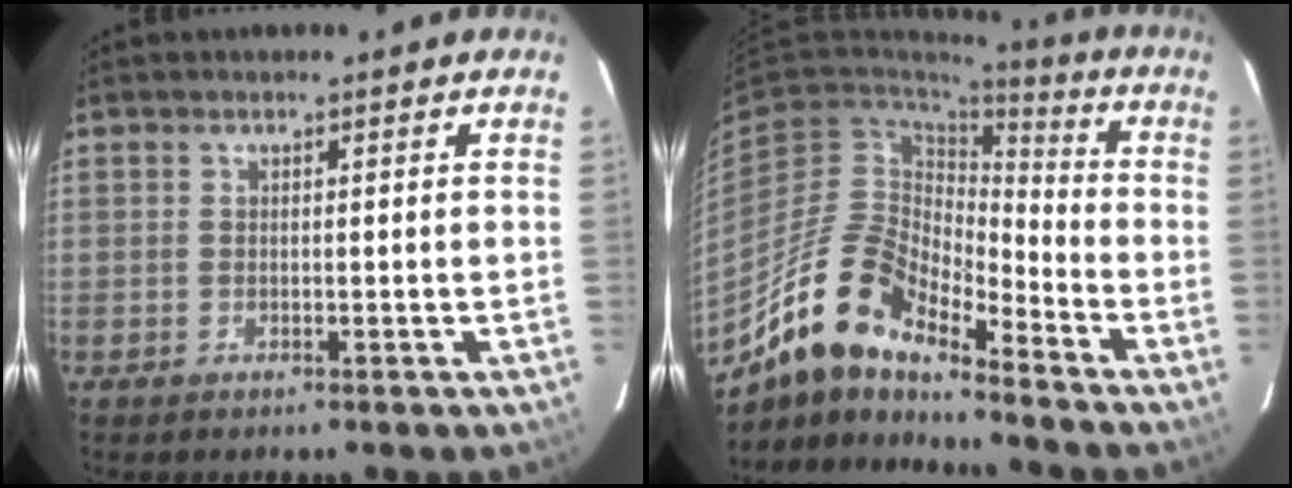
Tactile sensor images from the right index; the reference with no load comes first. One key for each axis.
{"total": 15.5, "fx": -12.2, "fy": 4.9, "fz": 8.1, "tx": -0.151, "ty": -0.003, "tz": -0.241}